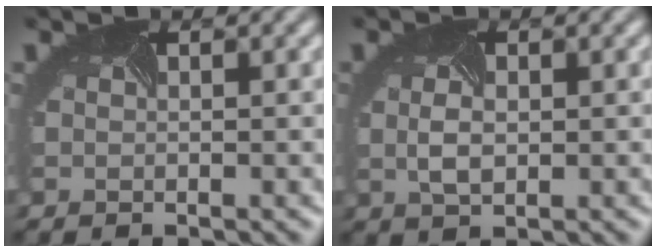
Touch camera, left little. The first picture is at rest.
{"total": 1.9, "force": [0.1, 1.0, 1.7], "torque": [-0.044, -0.002, 0.004]}